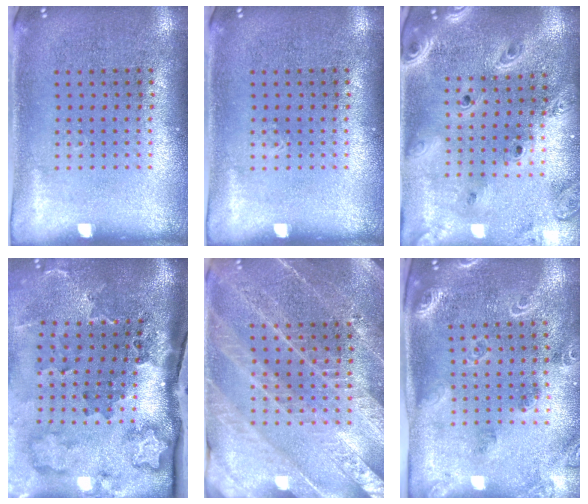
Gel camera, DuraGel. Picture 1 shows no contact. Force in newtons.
{"total": 0.0}
{"total": 3.1, "press": 2.6, "slide": 1.7}
{"total": 3.8, "press": 2.4, "slide": 3.0}
{"total": 3.5, "press": 3.3, "slide": 1.1}
{"total": 1.8, "press": 1.8, "slide": 0.4}